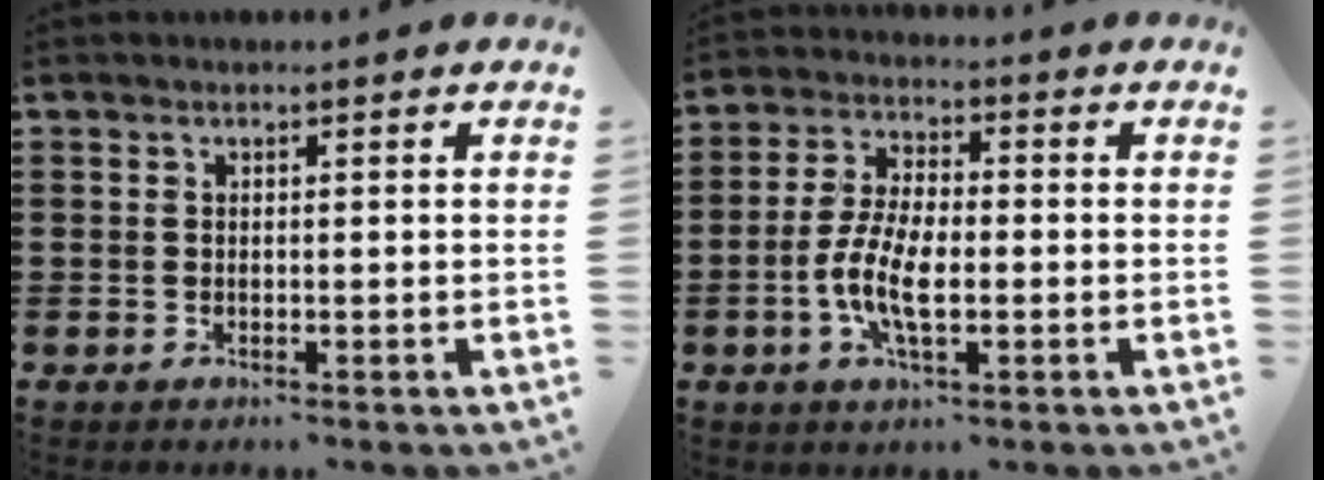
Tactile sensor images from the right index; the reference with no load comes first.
{"total": 7.9, "force": [-2.0, 3.3, 6.9], "torque": [-0.158, -0.007, -0.044]}